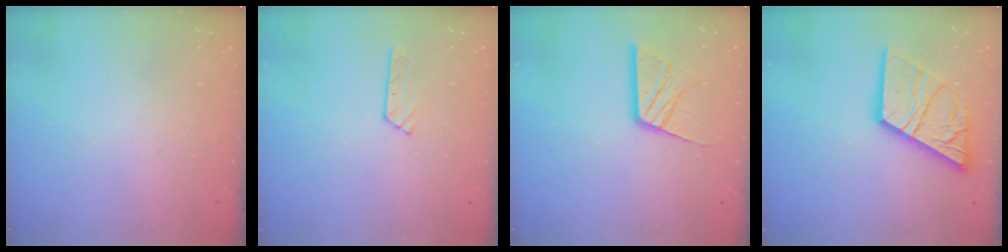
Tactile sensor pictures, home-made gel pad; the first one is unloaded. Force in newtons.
{"total": 3.6, "press": 3.6, "slide": 0.5}
{"total": 12.2, "press": 12.1, "slide": 1.3}
{"total": 18.8, "press": 18.7, "slide": 2.0}